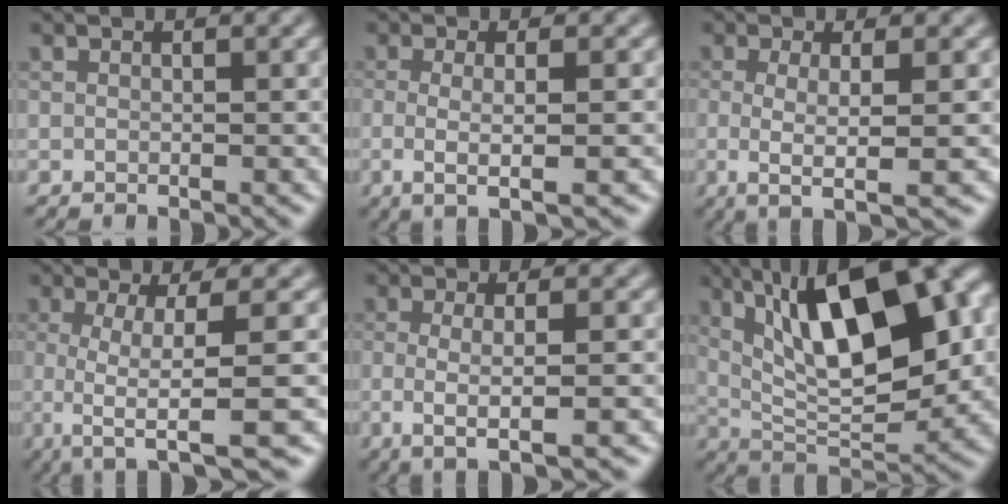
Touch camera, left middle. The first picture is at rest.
{"total": 3.3, "force": [-0.9, 0.7, 3.1], "torque": [-0.055, -0.005, -0.011]}
{"total": 4.1, "force": [-1.0, 0.8, 3.9], "torque": [-0.071, -0.004, -0.016]}
{"total": 7.3, "force": [-2.2, 1.5, 6.8], "torque": [-0.091, -0.011, -0.037]}
{"total": 3.7, "force": [-1.1, 0.8, 3.5], "torque": [-0.061, -0.007, -0.015]}
{"total": 13.9, "force": [3.6, 5.0, 12.4], "torque": [-0.180, 0.014, 0.053]}